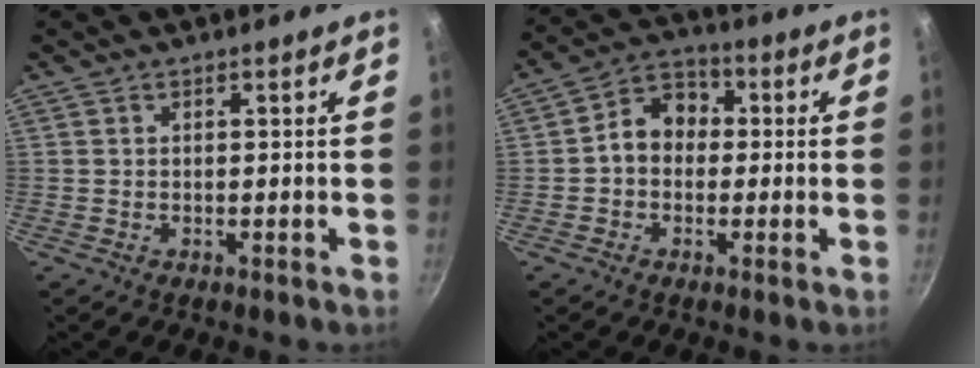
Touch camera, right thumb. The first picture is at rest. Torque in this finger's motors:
{"motor_torque": [-0.35, 1.00, 0.74, -0.45, 0.03]}